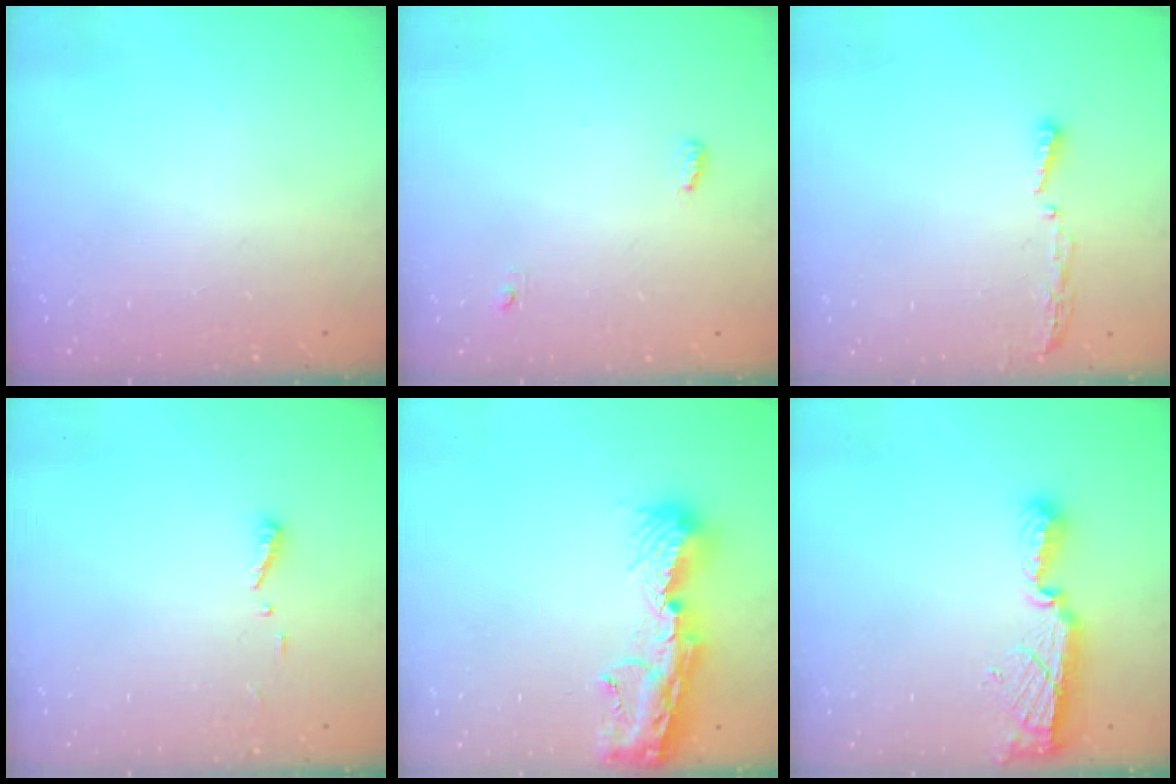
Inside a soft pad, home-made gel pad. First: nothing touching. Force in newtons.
{"total": 3.9, "press": 3.8, "slide": 1.0}
{"total": 3.4, "press": 3.4, "slide": 0.4}
{"total": 3.7, "press": 3.7, "slide": 0.2}
{"total": 13.0, "press": 12.9, "slide": 1.3}
{"total": 8.5, "press": 8.4, "slide": 0.8}